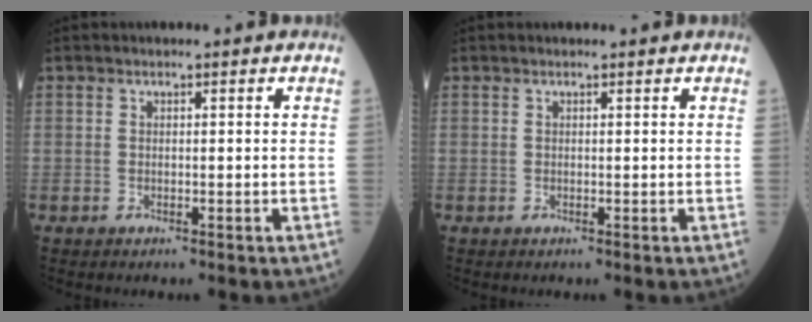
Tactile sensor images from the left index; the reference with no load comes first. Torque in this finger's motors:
{"motor_torque": [0.15, -0.17, -0.04, -0.01]}